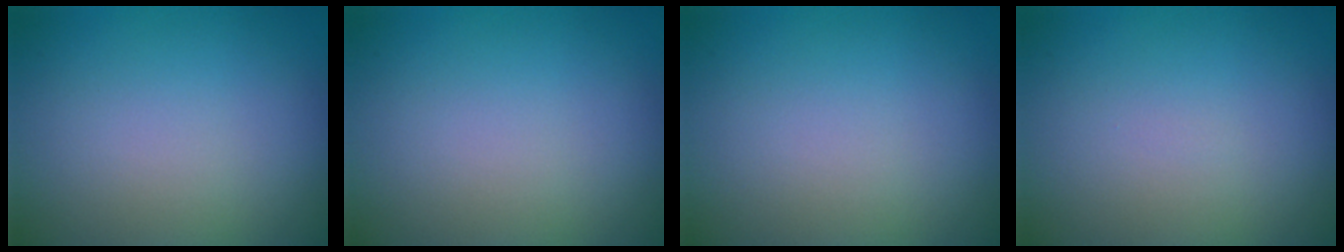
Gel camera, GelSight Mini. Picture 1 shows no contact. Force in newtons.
{"total": 0.0}
{"total": 0.0}
{"total": 0.0}